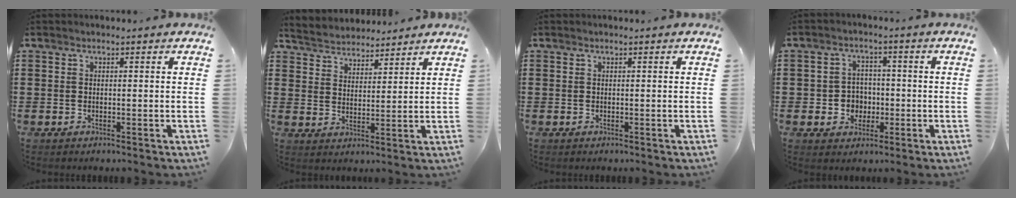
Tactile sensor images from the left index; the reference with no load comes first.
{"total": 3.9, "force": [3.8, 0.9, -0.4], "torque": [-0.012, -0.013, 0.069]}
{"total": 0.0}
{"total": 4.2, "force": [-0.9, 3.9, 1.4], "torque": [-0.040, 0.007, -0.021]}